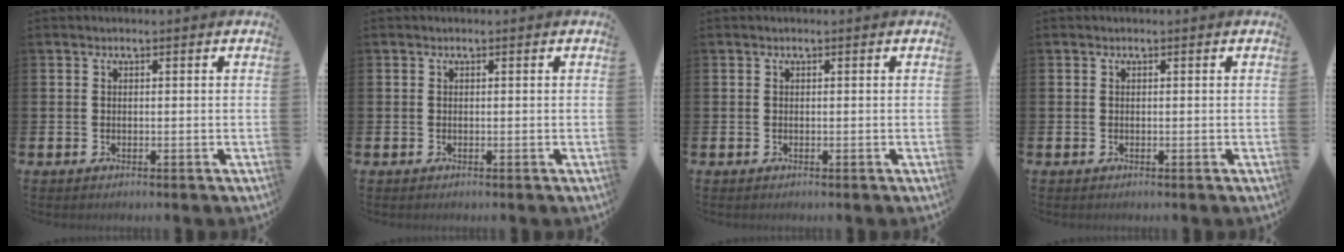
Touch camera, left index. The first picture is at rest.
{"total": 0.0}
{"total": 0.0}
{"total": 0.0}